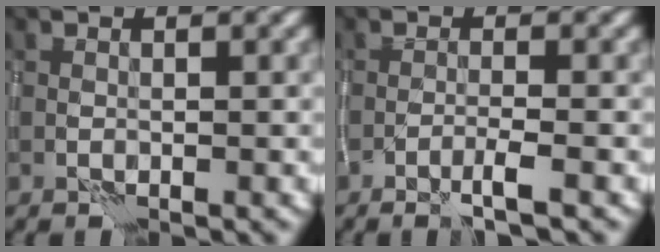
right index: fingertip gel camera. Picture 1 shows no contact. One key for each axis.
{"total": 1.4, "fx": -0.6, "fy": 0.0, "fz": 1.2, "tx": -0.016, "ty": 0.006, "tz": -0.018}